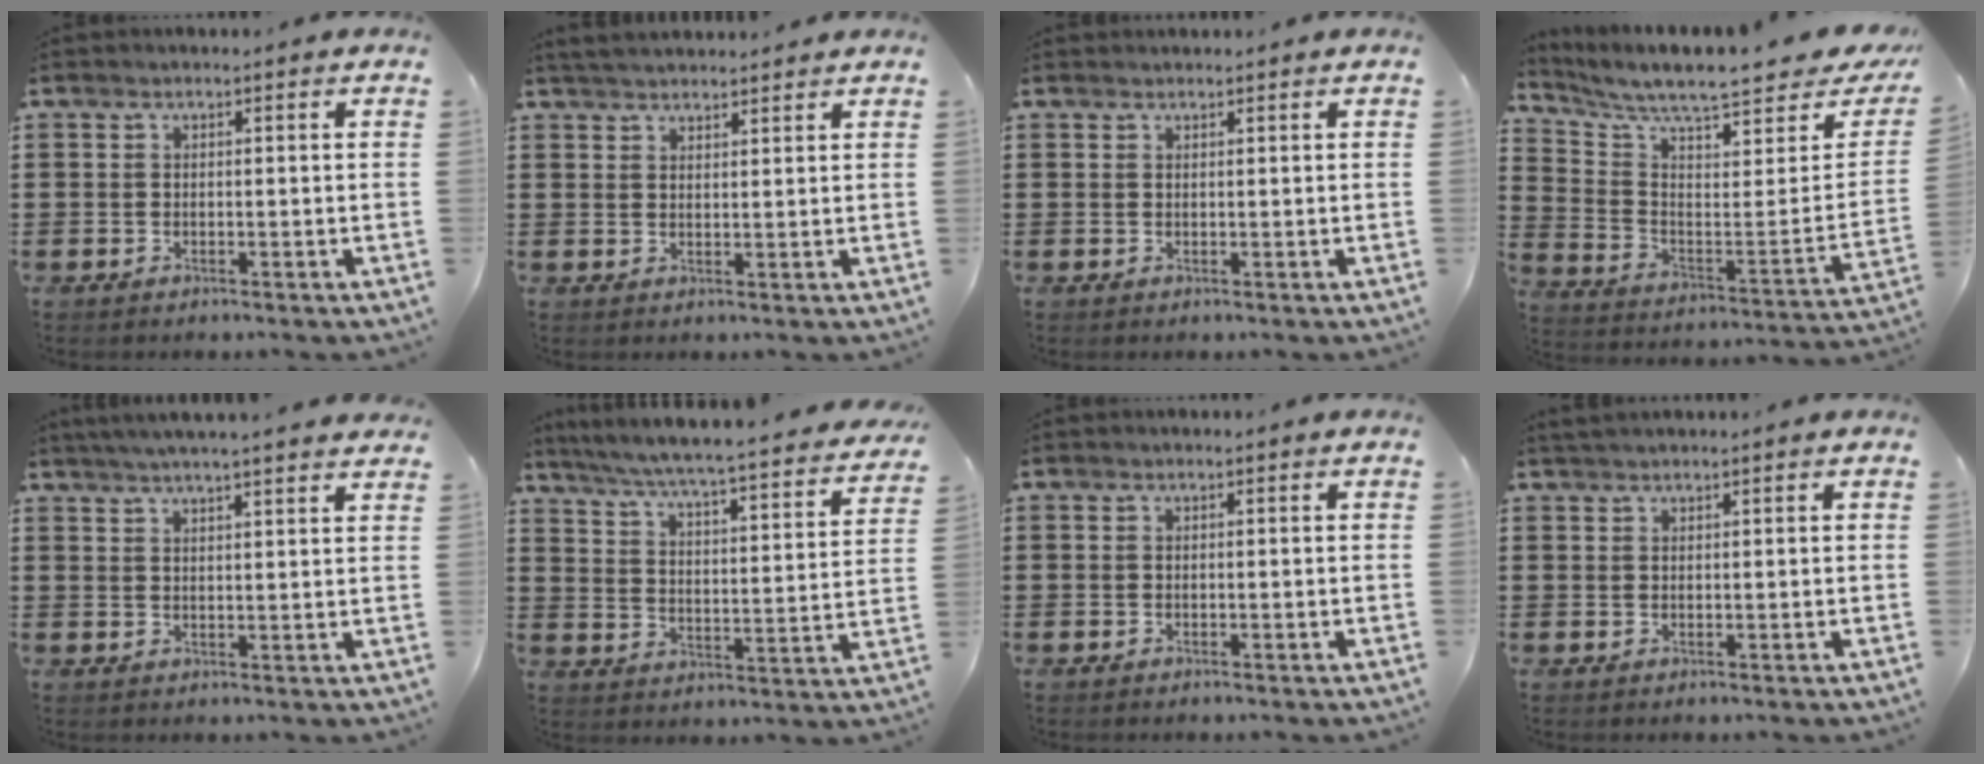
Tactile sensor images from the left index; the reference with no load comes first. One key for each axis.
{"total": 2.9, "fx": 2.8, "fy": 0.2, "fz": 0.5, "tx": -0.018, "ty": -0.001, "tz": 0.055}
{"total": 0.6, "fx": 0.6, "fy": 0.1, "fz": 0.0, "tx": -0.002, "ty": 0.001, "tz": 0.013}
{"total": 7.4, "fx": 6.4, "fy": 0.2, "fz": 3.7, "tx": -0.094, "ty": -0.061, "tz": 0.101}
{"total": 3.4, "fx": 3.1, "fy": -0.5, "fz": 1.1, "tx": -0.031, "ty": -0.007, "tz": 0.056}
{"total": 4.4, "fx": 4.0, "fy": -0.5, "fz": 1.8, "tx": -0.060, "ty": -0.043, "tz": 0.055}
{"total": 0.0}
{"total": 1.0, "fx": 0.9, "fy": 0.0, "fz": 0.4, "tx": -0.009, "ty": 0.000, "tz": 0.018}